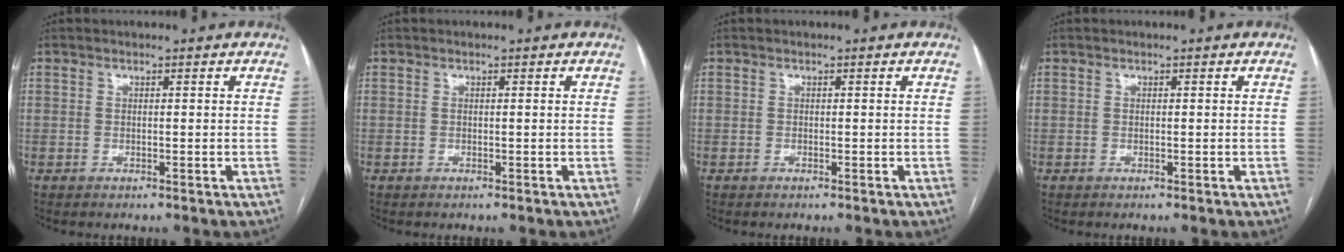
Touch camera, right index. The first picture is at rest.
{"total": 0.0}
{"total": 0.0}
{"total": 0.0}